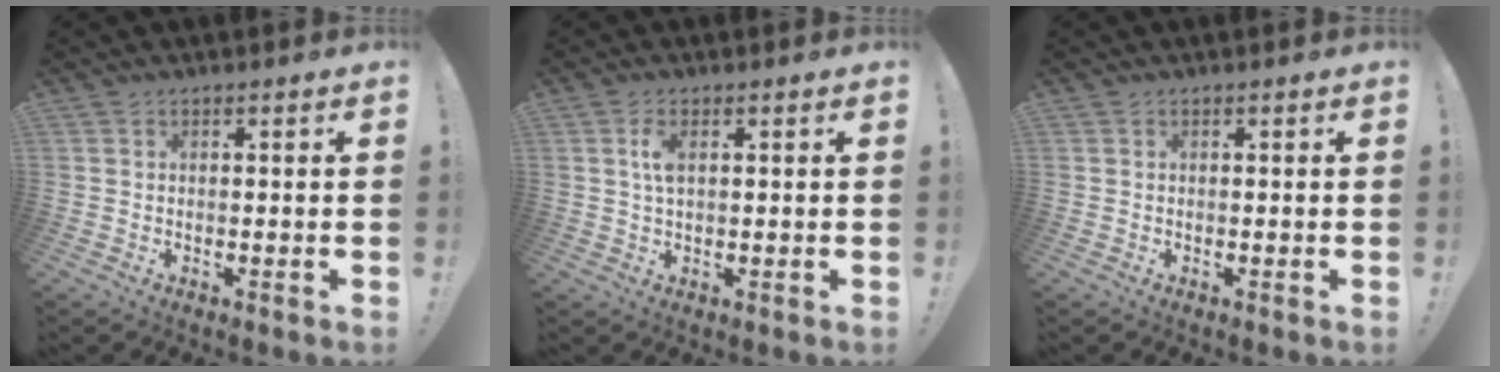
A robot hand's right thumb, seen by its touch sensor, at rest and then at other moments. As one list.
[{"total": 3.9, "force": [1.1, 1.9, 3.2], "torque": [-0.058, 0.002, 0.016]}, {"total": 0.0}]